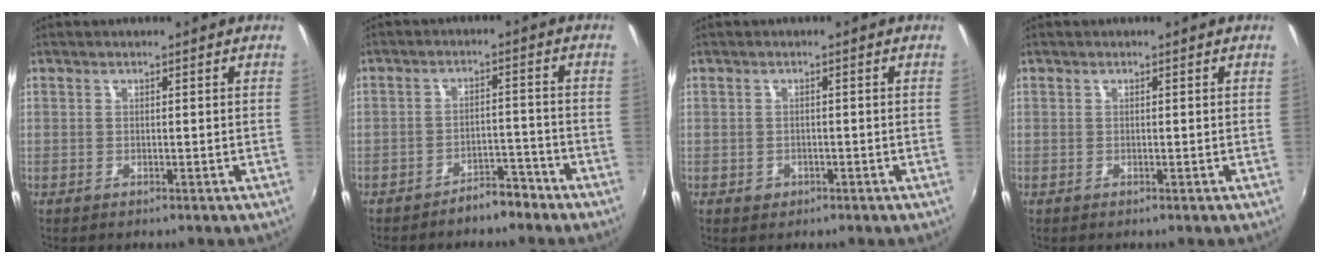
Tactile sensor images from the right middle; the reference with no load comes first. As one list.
[{"total": 4.7, "force": [-4.0, 1.7, 1.6], "torque": [-0.036, 0.013, -0.052]}, {"total": 1.5, "force": [-0.5, 1.4, 0.4], "torque": [-0.008, -0.002, -0.005]}, {"total": 0.0}]